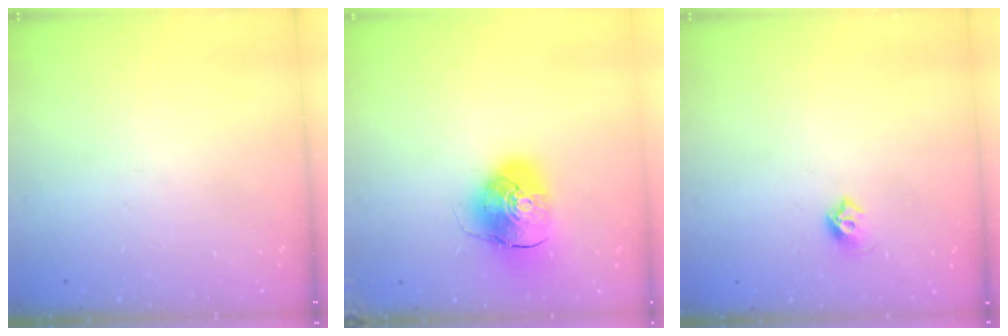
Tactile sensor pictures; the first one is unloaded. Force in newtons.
{"total": 10.8, "press": 10.6, "slide": 1.9}
{"total": 5.5, "press": 5.3, "slide": 1.2}